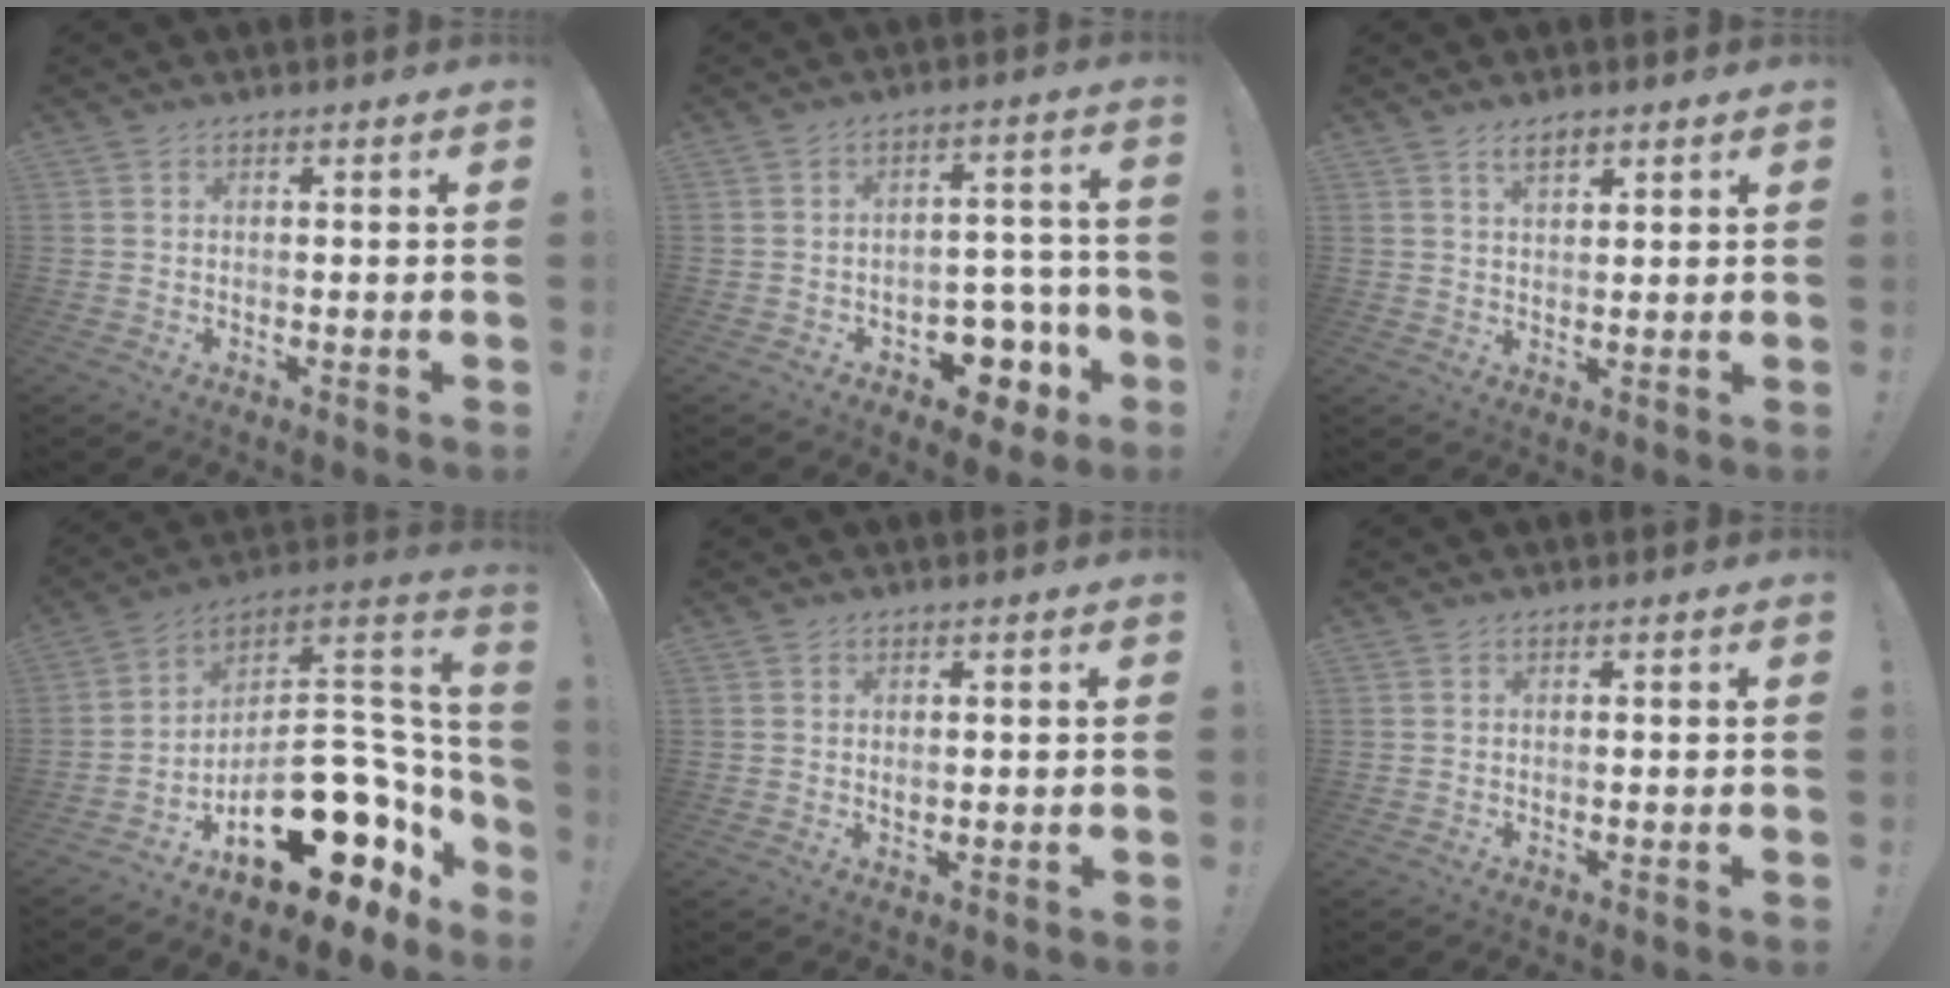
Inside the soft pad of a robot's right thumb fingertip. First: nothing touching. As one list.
[{"total": 10.1, "force": [-5.4, 6.7, 5.4], "torque": [-0.043, 0.046, -0.084]}, {"total": 3.7, "force": [2.4, 1.6, 2.3], "torque": [-0.027, -0.013, 0.040]}, {"total": 23.7, "force": [-8.1, 13.6, 17.6], "torque": [-0.231, 0.037, -0.104]}, {"total": 0.9, "force": [0.4, 0.7, 0.4], "torque": [0.008, -0.005, 0.004]}, {"total": 0.0}]